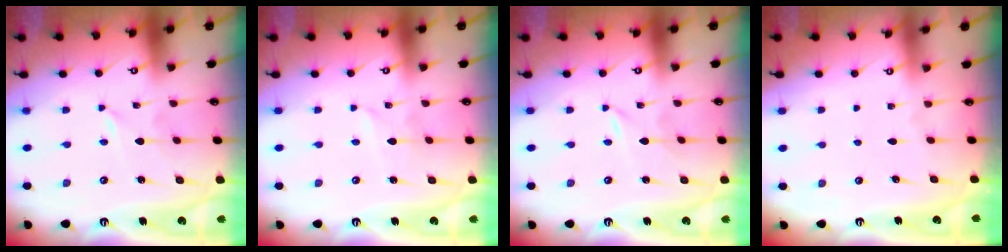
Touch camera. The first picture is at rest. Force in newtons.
{"total": 2.4, "press": 2.4, "slide": 0.4}
{"total": 0.0}
{"total": 0.0}